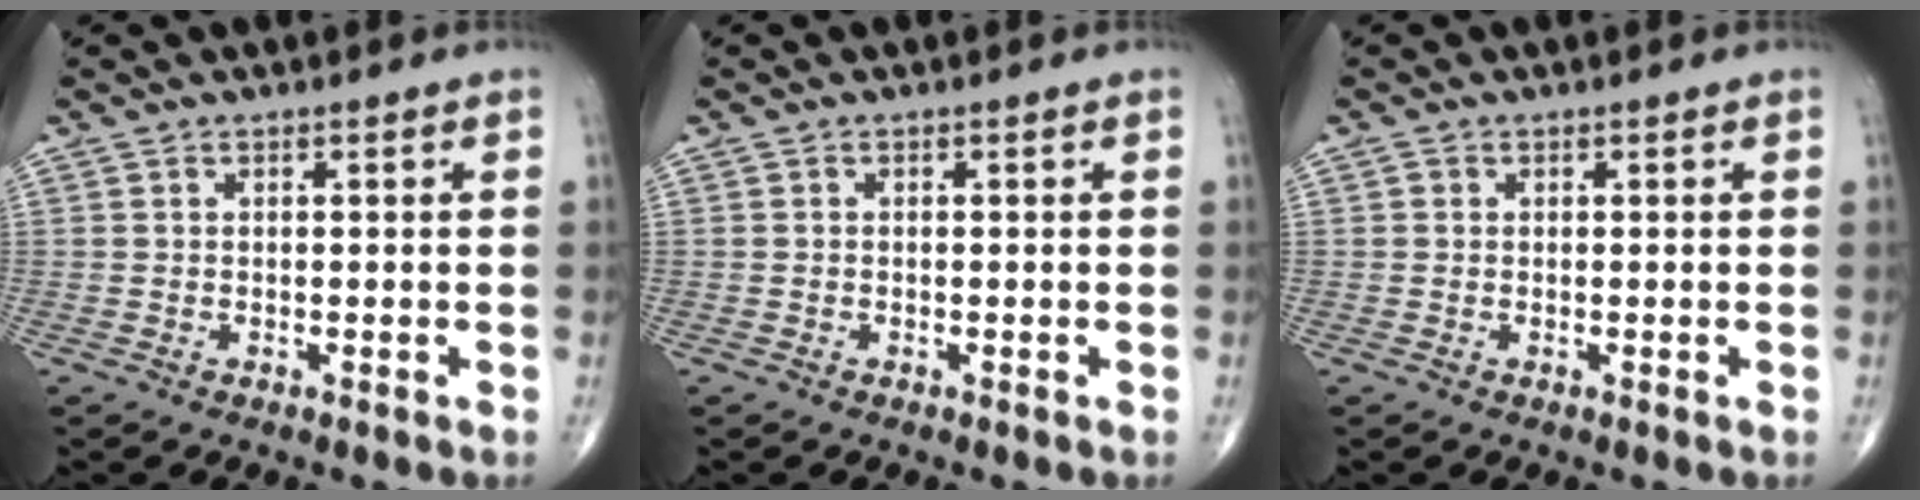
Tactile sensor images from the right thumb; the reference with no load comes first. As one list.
[{"total": 0.0}, {"total": 0.5, "force": [0.1, 0.5, 0.1], "torque": [0.000, 0.002, 0.001]}]